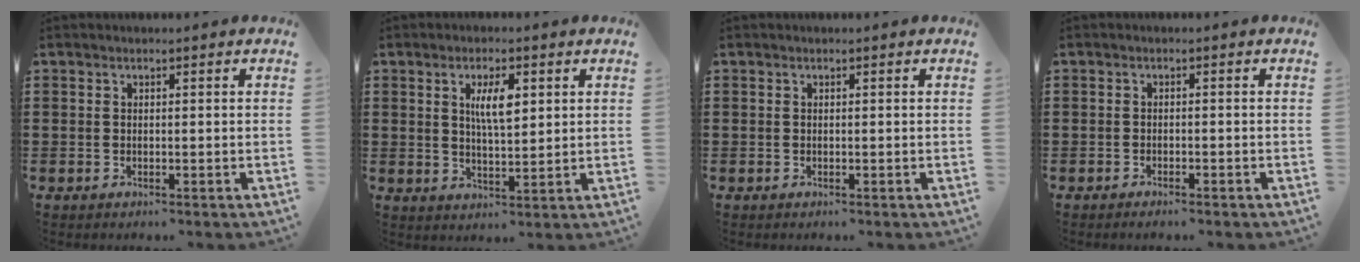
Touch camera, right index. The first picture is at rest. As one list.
[{"total": 5.1, "force": [1.7, 1.6, 4.5], "torque": [-0.095, 0.008, 0.027]}, {"total": 0.0}, {"total": 0.9, "force": [-0.9, 0.1, 0.2], "torque": [-0.007, -0.001, -0.017]}]